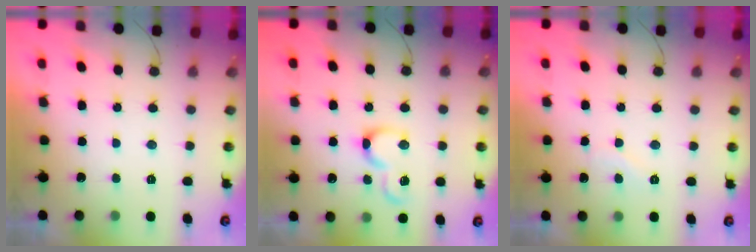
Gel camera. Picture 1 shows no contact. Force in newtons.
{"total": 7.4, "press": 7.3, "slide": 0.8}
{"total": 5.0, "press": 4.9, "slide": 0.4}